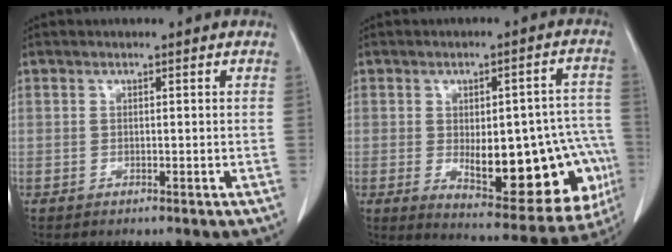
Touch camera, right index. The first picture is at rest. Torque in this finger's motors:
{"motor_torque": [1.37, -0.77, 0.58, 0.07]}